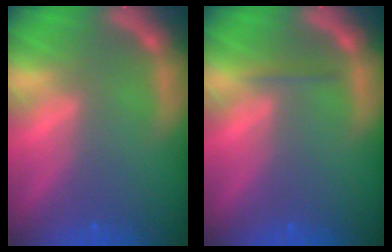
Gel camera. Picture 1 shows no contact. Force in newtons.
{"total": 0.9}